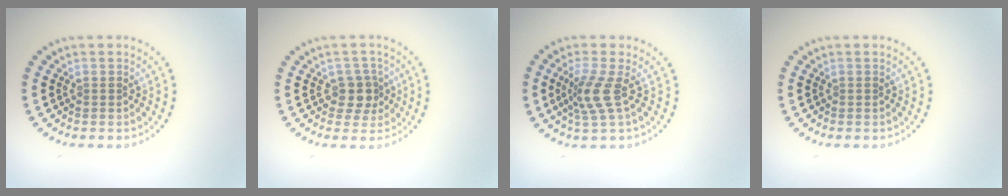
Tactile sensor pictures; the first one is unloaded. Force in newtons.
{"total": 2.3, "press": 2.0, "slide": 1.2}
{"total": 2.8, "press": 2.1, "slide": 1.9}
{"total": 0.0}